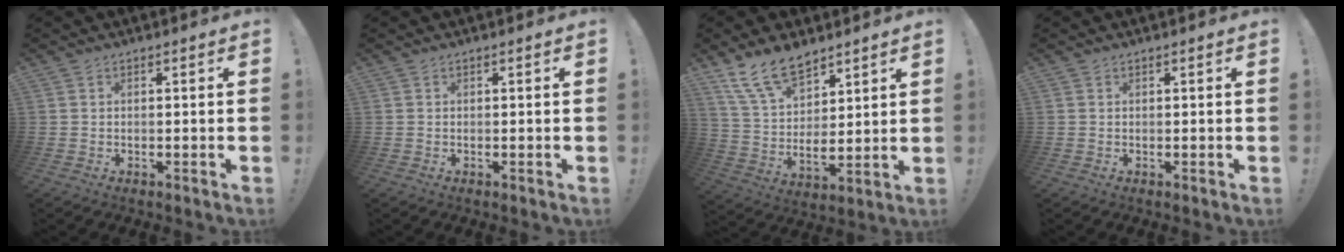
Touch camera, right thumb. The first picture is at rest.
{"total": 0.0}
{"total": 14.2, "force": [10.3, 6.7, 7.1], "torque": [-0.130, -0.065, 0.194]}
{"total": 0.0}